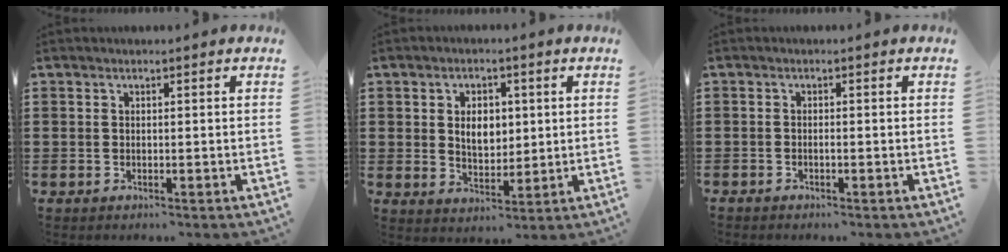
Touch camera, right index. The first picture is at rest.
{"total": 3.4, "force": [1.0, 2.9, 1.4], "torque": [-0.031, 0.009, 0.013]}
{"total": 0.6, "force": [-0.5, 0.1, 0.4], "torque": [-0.009, -0.003, -0.008]}